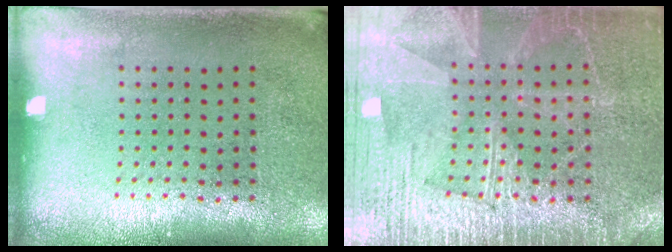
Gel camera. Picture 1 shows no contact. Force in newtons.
{"total": 5.6, "press": 5.5, "slide": 0.7}